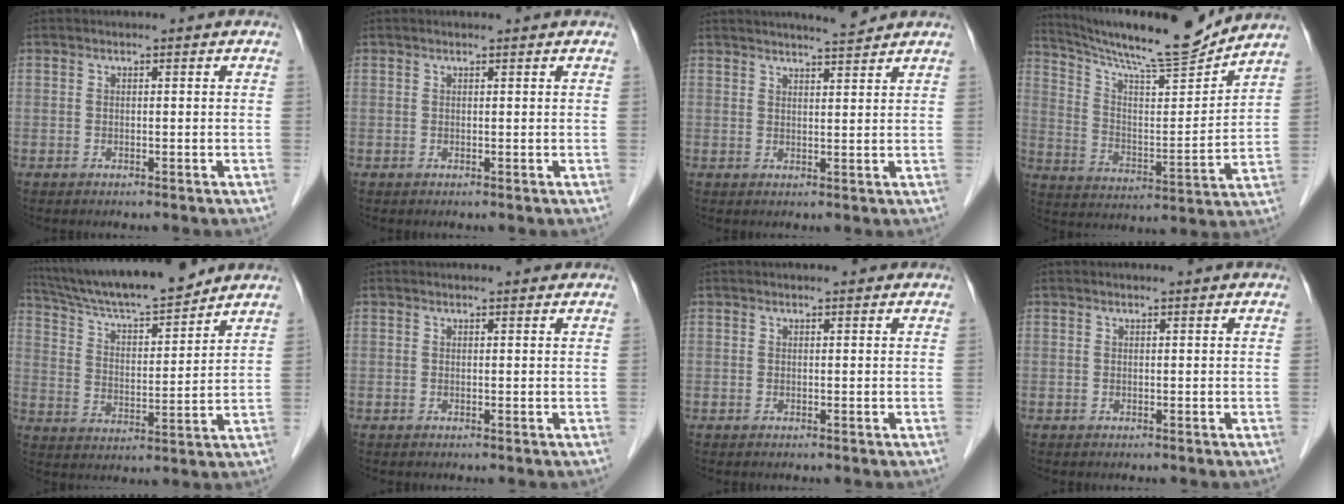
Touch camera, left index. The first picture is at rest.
{"total": 0.9, "force": [0.9, 0.0, 0.3], "torque": [-0.010, 0.008, 0.015]}
{"total": 4.6, "force": [4.4, 0.0, 1.5], "torque": [-0.029, 0.005, 0.066]}
{"total": 16.7, "force": [15.6, 0.0, 5.8], "torque": [-0.110, -0.021, 0.253]}
{"total": 16.3, "force": [14.8, 1.5, 6.7], "torque": [-0.121, 0.010, 0.250]}
{"total": 2.8, "force": [2.6, 0.6, 0.9], "torque": [-0.012, 0.013, 0.029]}
{"total": 2.3, "force": [2.1, 0.5, 0.8], "torque": [-0.012, 0.014, 0.024]}
{"total": 1.4, "force": [1.3, 0.0, 0.4], "torque": [-0.011, 0.010, 0.020]}